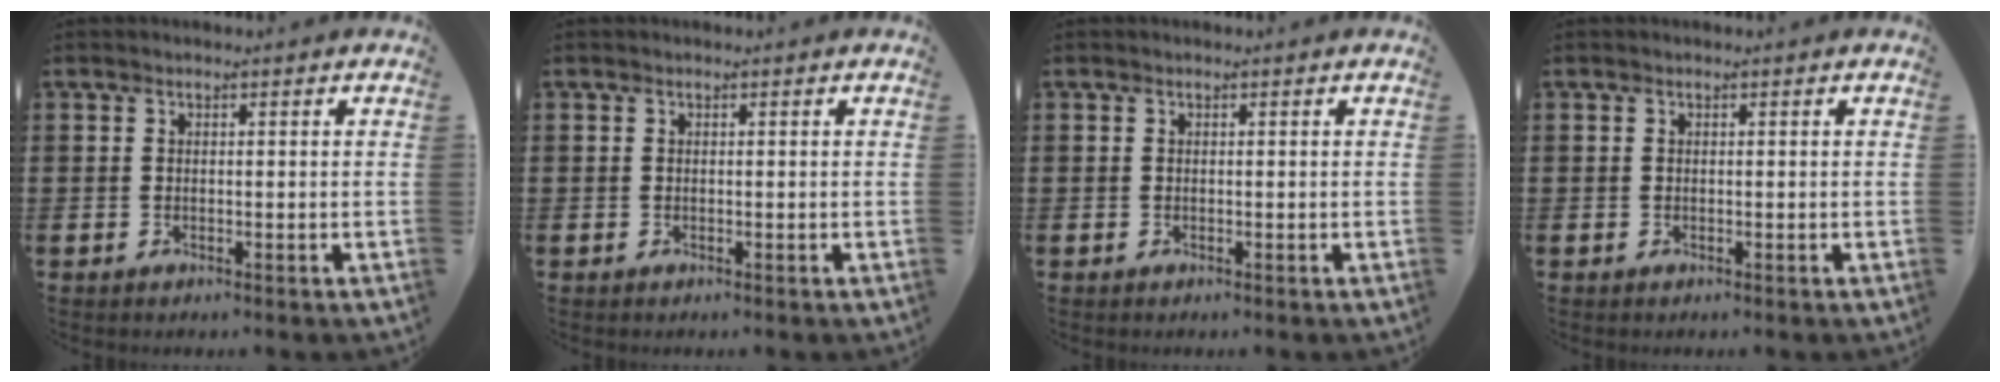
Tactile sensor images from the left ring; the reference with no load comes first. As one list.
[{"total": 0.0}, {"total": 0.0}, {"total": 0.0}]